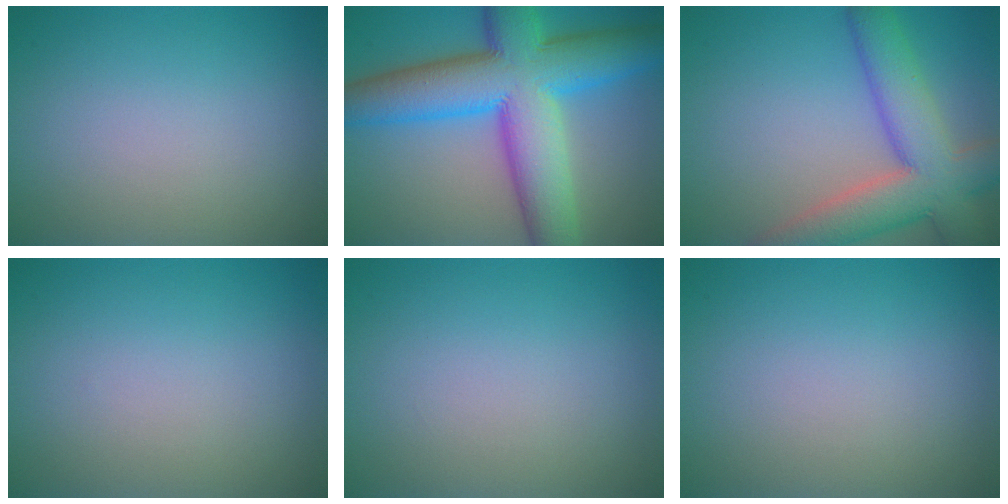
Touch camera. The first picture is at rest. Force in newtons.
{"total": 13.9, "press": 13.9, "slide": 0.2}
{"total": 8.9, "press": 8.9, "slide": 0.4}
{"total": 0.0}
{"total": 0.0}
{"total": 0.0}